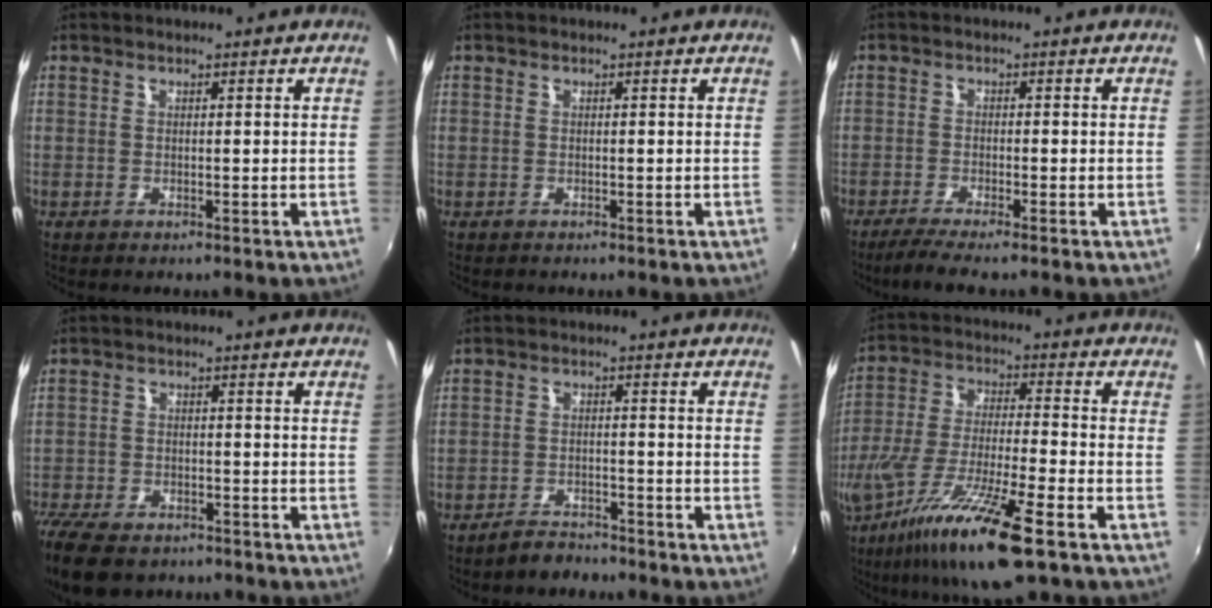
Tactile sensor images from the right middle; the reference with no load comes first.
{"total": 0.6, "force": [-0.5, 0.4, -0.1], "torque": [0.000, 0.000, -0.007]}
{"total": 4.3, "force": [-3.6, -0.3, 2.4], "torque": [-0.066, -0.013, -0.068]}
{"total": 13.0, "force": [-9.9, 6.0, 5.8], "torque": [-0.160, -0.030, -0.174]}
{"total": 4.4, "force": [-4.0, 1.5, 0.9], "torque": [-0.033, 0.006, -0.064]}
{"total": 18.6, "force": [-10.5, 2.3, 15.2], "torque": [-0.298, -0.054, -0.193]}